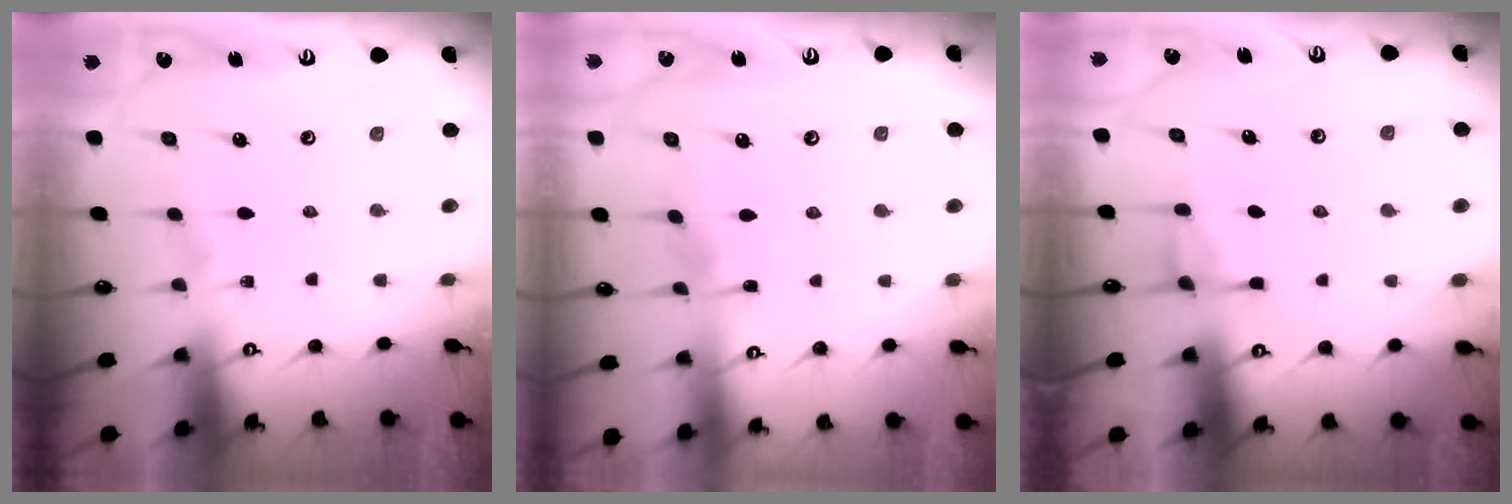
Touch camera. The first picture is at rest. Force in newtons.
{"total": 3.7, "press": 3.6, "slide": 0.6}
{"total": 3.2, "press": 3.2, "slide": 0.2}